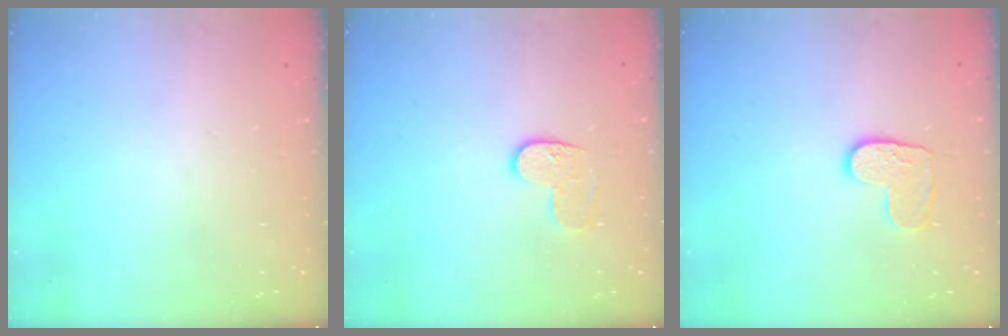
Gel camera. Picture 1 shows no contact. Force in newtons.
{"total": 6.8, "press": 6.8, "slide": 0.1}
{"total": 8.2, "press": 8.2, "slide": 0.5}